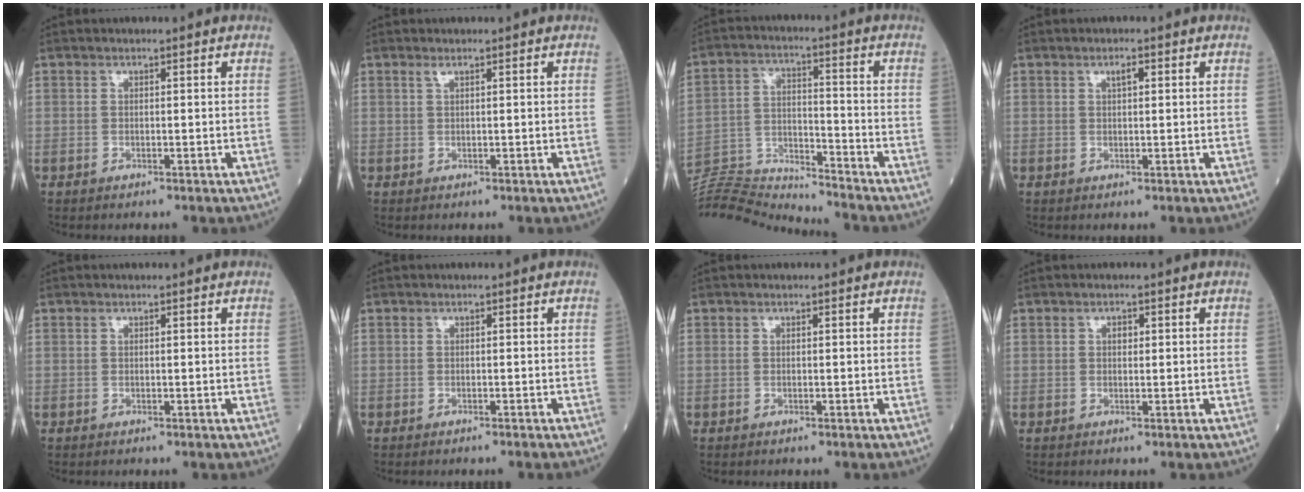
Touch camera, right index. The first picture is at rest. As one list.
[{"total": 0.6, "force": [0.4, 0.0, 0.5], "torque": [-0.015, 0.003, 0.011]}, {"total": 15.8, "force": [-15.7, -1.0, 2.0], "torque": [-0.045, 0.017, -0.266]}, {"total": 1.3, "force": [0.6, 0.4, 1.1], "torque": [-0.020, 0.001, 0.009]}, {"total": 0.0}, {"total": 1.2, "force": [-1.0, -0.2, 0.5], "torque": [-0.008, 0.001, -0.013]}, {"total": 0.0}, {"total": 1.0, "force": [0.2, 0.6, 0.7], "torque": [-0.011, 0.002, 0.002]}]